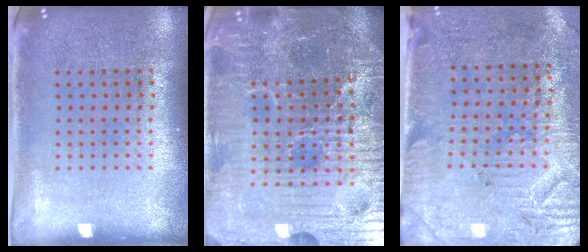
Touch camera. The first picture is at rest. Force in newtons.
{"total": 6.4, "press": 6.0, "slide": 2.3}
{"total": 3.1, "press": 2.7, "slide": 1.6}